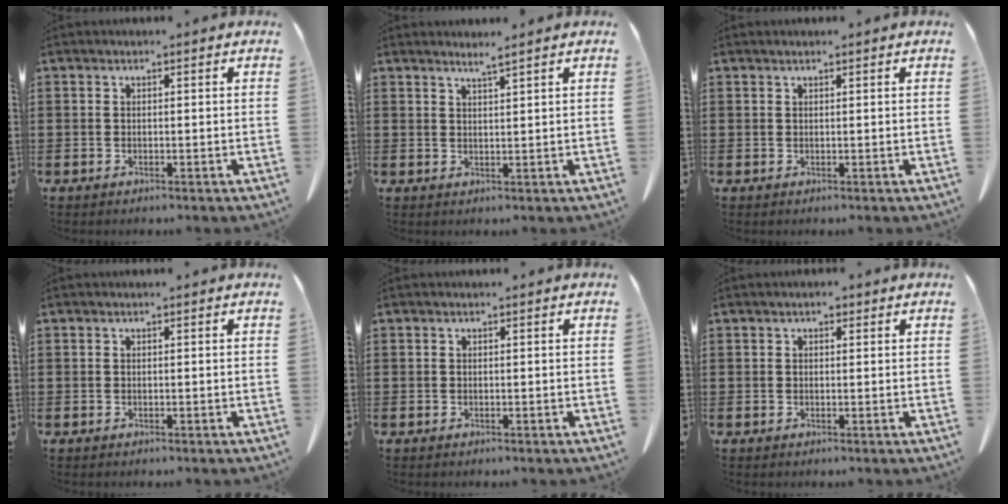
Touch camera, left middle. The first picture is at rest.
{"total": 2.0, "force": [1.8, -0.4, 0.7], "torque": [-0.015, -0.003, 0.034]}
{"total": 0.6, "force": [0.6, 0.3, 0.0], "torque": [-0.004, 0.001, 0.012]}
{"total": 0.0}
{"total": 0.0}
{"total": 0.9, "force": [0.5, 0.5, 0.6], "torque": [-0.014, 0.005, 0.008]}